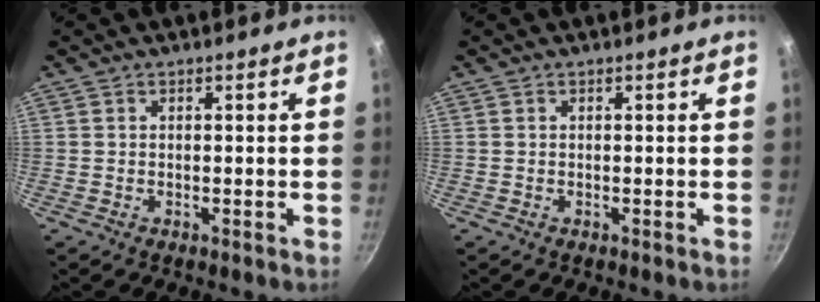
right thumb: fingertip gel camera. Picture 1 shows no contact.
{"total": 0.0}